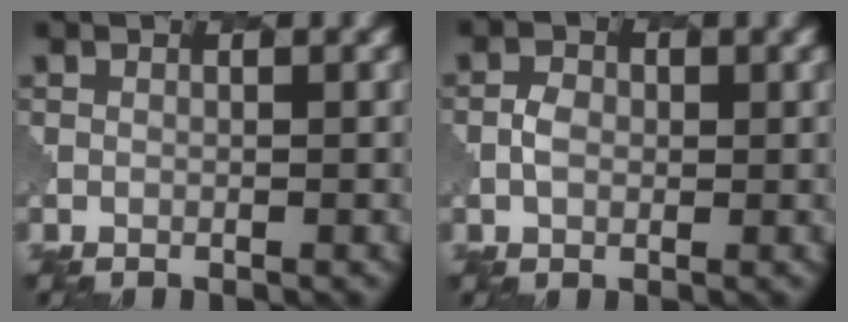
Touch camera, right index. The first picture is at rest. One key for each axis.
{"total": 1.4, "fx": -0.1, "fy": 1.2, "fz": 0.6, "tx": -0.012, "ty": 0.002, "tz": -0.003}